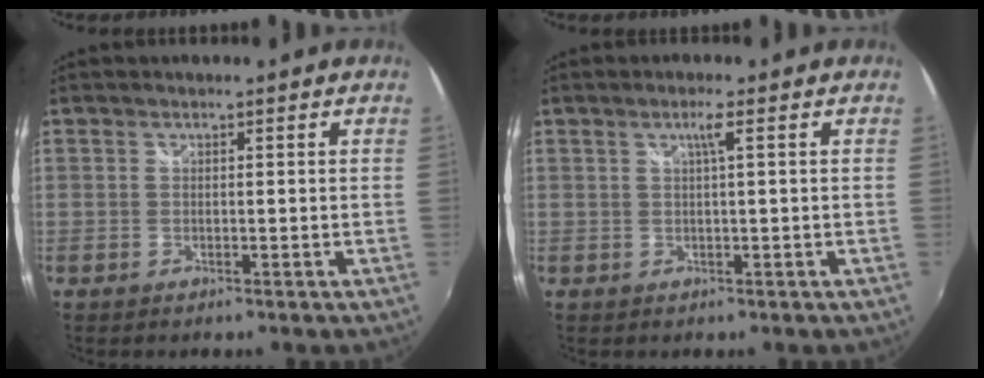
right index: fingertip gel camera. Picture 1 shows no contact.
{"total": 2.0, "force": [0.6, -0.4, 1.8], "torque": [-0.034, 0.001, 0.011]}